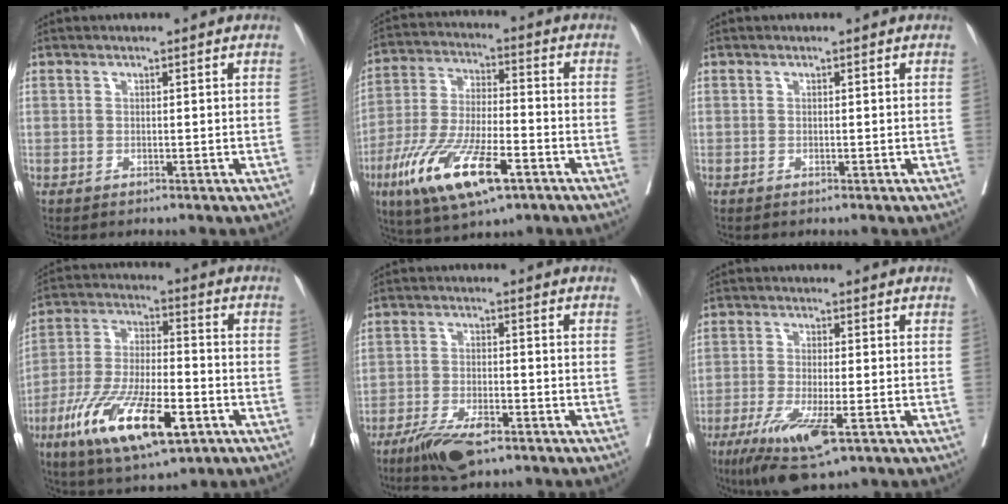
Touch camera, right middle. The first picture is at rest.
{"total": 15.3, "force": [-7.5, 4.0, 12.8], "torque": [-0.257, -0.020, -0.129]}
{"total": 0.0}
{"total": 16.2, "force": [-7.3, 4.7, 13.6], "torque": [-0.268, -0.019, -0.122]}
{"total": 7.6, "force": [-5.2, 1.9, 5.2], "torque": [-0.099, -0.012, -0.089]}
{"total": 9.5, "force": [-4.9, 1.8, 7.9], "torque": [-0.146, -0.026, -0.079]}